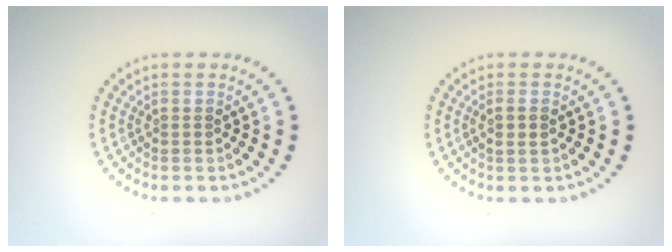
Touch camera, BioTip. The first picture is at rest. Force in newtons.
{"total": 1.1, "press": 1.1, "slide": 0.4}